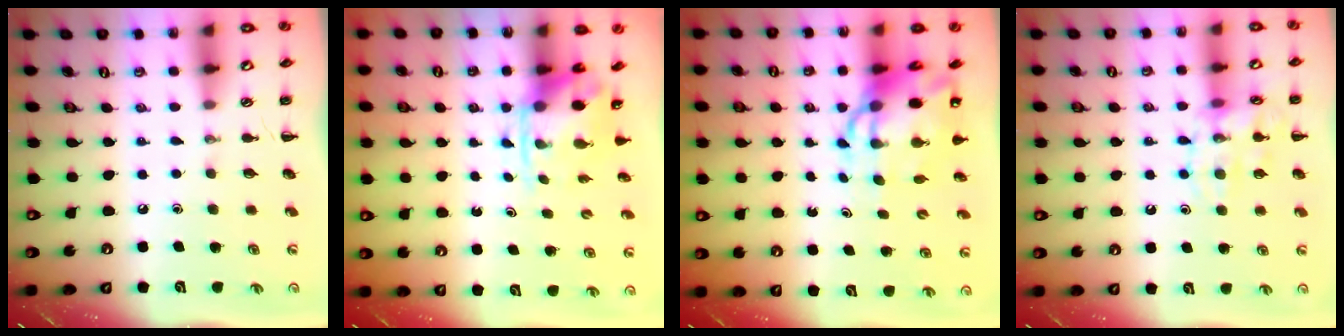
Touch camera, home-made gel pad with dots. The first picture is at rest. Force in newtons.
{"total": 3.8, "press": 3.7, "slide": 0.8}
{"total": 10.0, "press": 9.7, "slide": 2.6}
{"total": 13.1, "press": 13.0, "slide": 1.1}